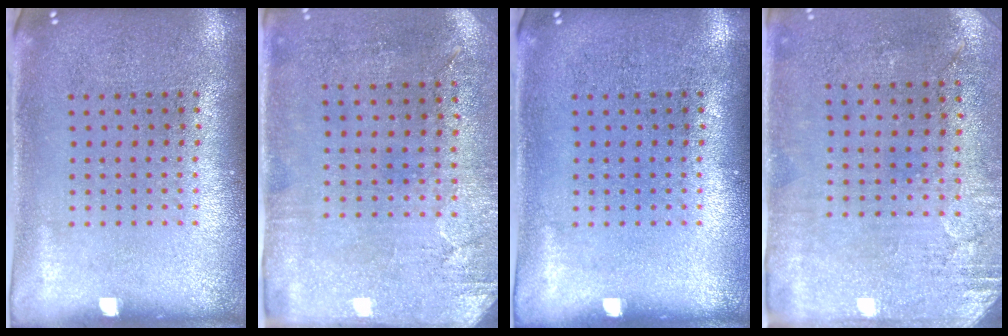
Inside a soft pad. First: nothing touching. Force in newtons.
{"total": 2.8, "press": 2.3, "slide": 1.7}
{"total": 0.0}
{"total": 2.9, "press": 2.4, "slide": 1.6}